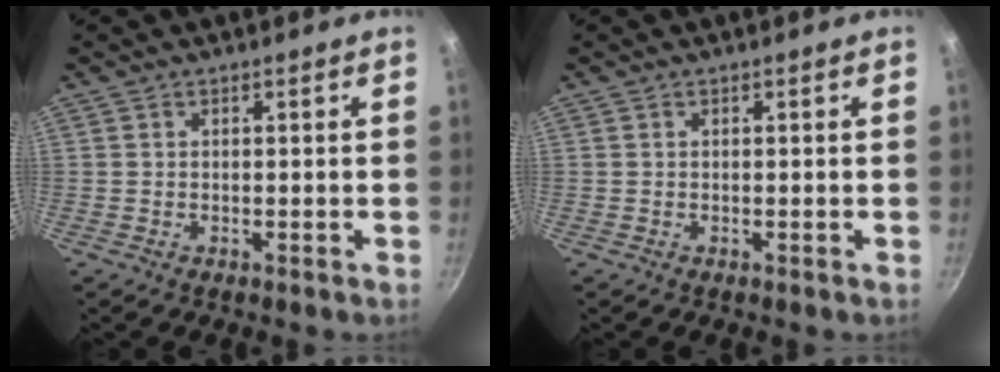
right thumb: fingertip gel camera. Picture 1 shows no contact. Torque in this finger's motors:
{"motor_torque": [-0.02, 0.02, 0.01, -0.01, 0.00]}